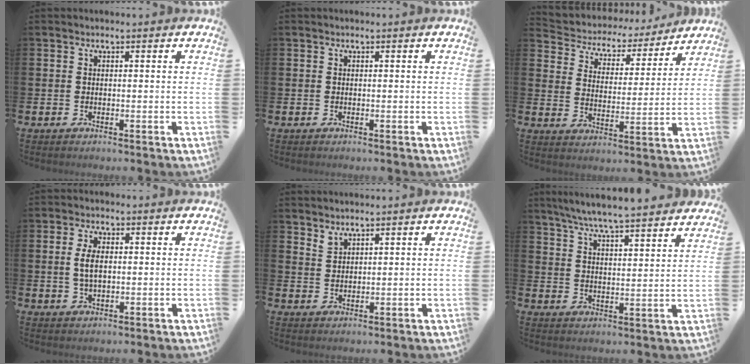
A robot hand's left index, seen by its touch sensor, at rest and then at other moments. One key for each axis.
{"total": 0.0}
{"total": 5.0, "fx": 4.5, "fy": 2.1, "fz": 0.1, "tx": -0.025, "ty": -0.042, "tz": 0.070}
{"total": 3.4, "fx": 0.6, "fy": 1.8, "fz": 2.8, "tx": -0.043, "ty": 0.001, "tz": 0.006}
{"total": 2.0, "fx": 2.0, "fy": 0.3, "fz": 0.0, "tx": 0.008, "ty": -0.010, "tz": 0.035}
{"total": 7.0, "fx": 6.7, "fy": -0.2, "fz": 1.9, "tx": -0.065, "ty": -0.040, "tz": 0.119}